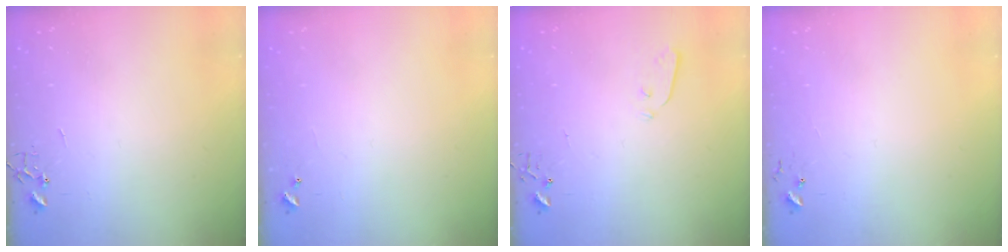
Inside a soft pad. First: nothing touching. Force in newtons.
{"total": 3.7, "press": 3.6, "slide": 0.4}
{"total": 3.8, "press": 3.8, "slide": 0.1}
{"total": 4.7, "press": 4.7, "slide": 0.4}